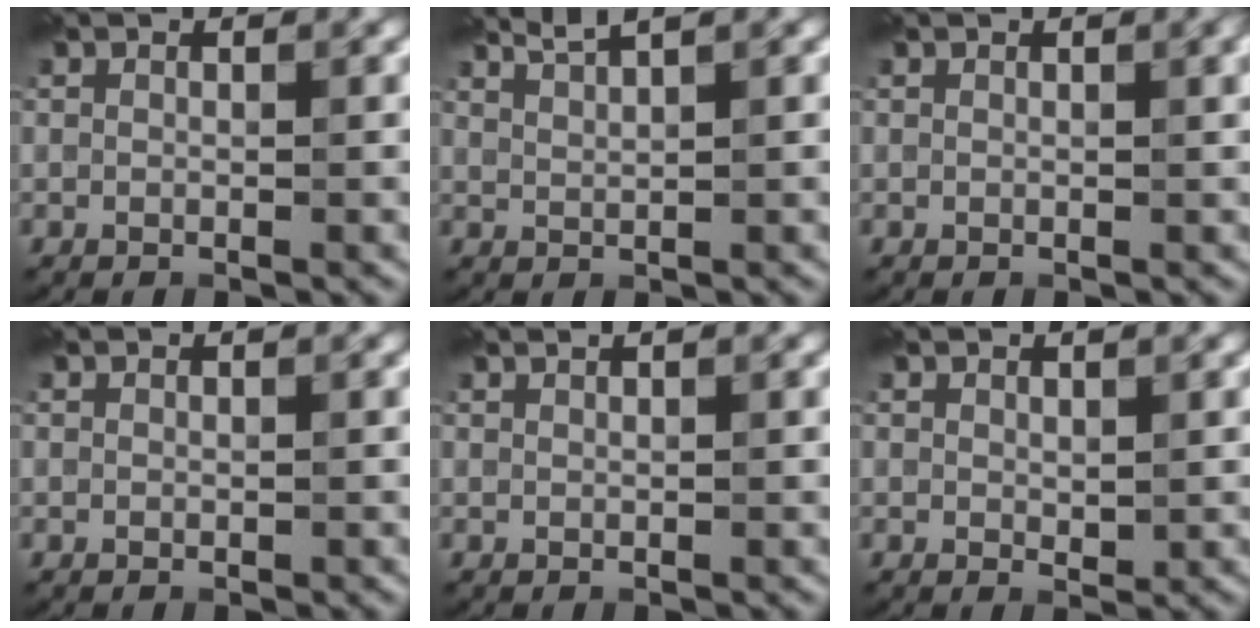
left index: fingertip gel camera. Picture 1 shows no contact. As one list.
[{"total": 2.2, "force": [1.8, 0.3, 1.1], "torque": [-0.014, 0.007, 0.033]}, {"total": 1.8, "force": [0.7, 0.5, 1.6], "torque": [-0.014, 0.007, 0.007]}, {"total": 0.0}, {"total": 0.5, "force": [0.5, 0.0, 0.2], "torque": [-0.002, -0.002, 0.006]}, {"total": 0.9, "force": [0.4, 0.5, 0.6], "torque": [-0.010, -0.006, 0.010]}]